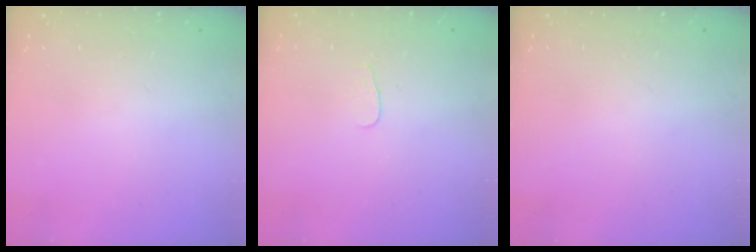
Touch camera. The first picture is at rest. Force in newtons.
{"total": 2.8, "press": 2.8, "slide": 0.3}
{"total": 0.0}